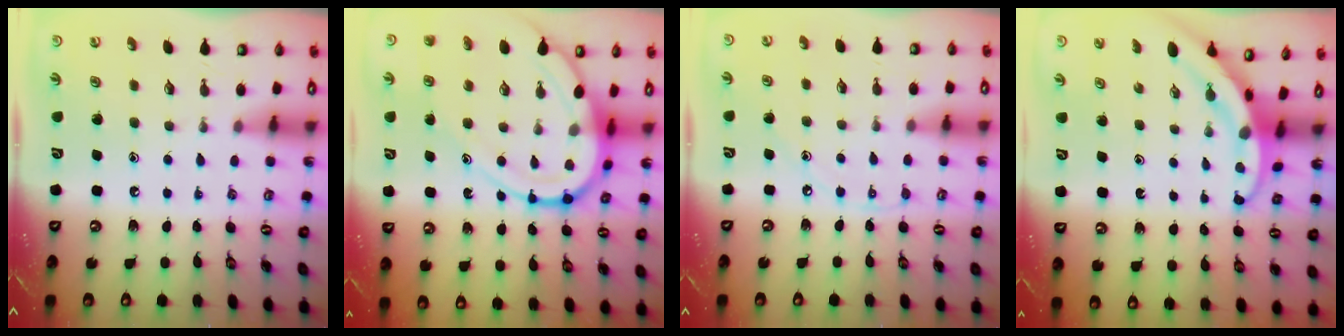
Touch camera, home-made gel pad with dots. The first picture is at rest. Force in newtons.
{"total": 15.1, "press": 15.0, "slide": 1.5}
{"total": 5.1, "press": 5.1, "slide": 0.7}
{"total": 3.1, "press": 3.1, "slide": 0.2}